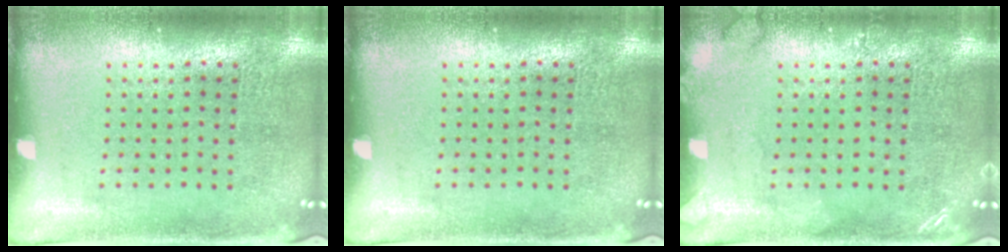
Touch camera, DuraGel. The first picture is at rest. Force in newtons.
{"total": 0.0}
{"total": 1.5, "press": 1.5, "slide": 0.2}